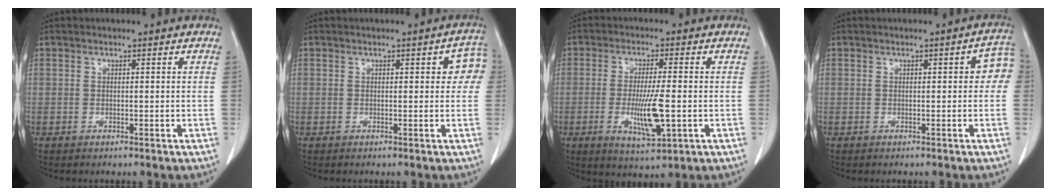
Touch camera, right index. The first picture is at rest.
{"total": 3.9, "force": [0.9, 1.5, 3.4], "torque": [-0.025, 0.014, 0.003]}
{"total": 8.2, "force": [-1.7, 1.0, 8.0], "torque": [-0.145, -0.019, -0.025]}
{"total": 3.7, "force": [0.4, 1.4, 3.5], "torque": [-0.027, 0.016, 0.000]}